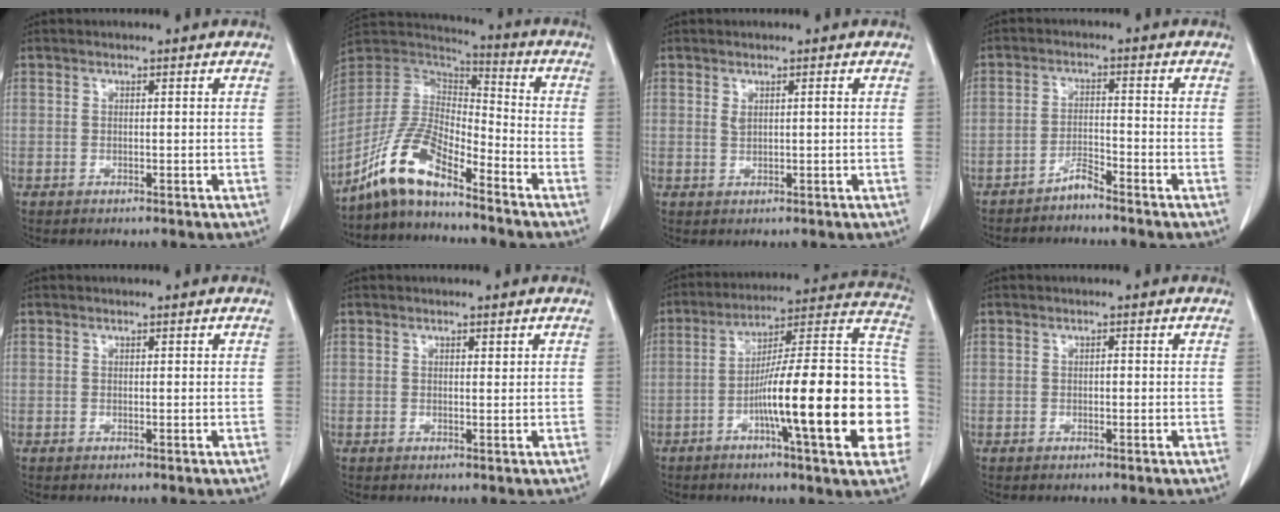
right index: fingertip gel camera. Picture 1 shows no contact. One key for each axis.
{"total": 11.6, "fx": -8.8, "fy": 2.6, "fz": 7.2, "tx": -0.159, "ty": 0.012, "tz": -0.171}
{"total": 1.2, "fx": 0.4, "fy": 0.2, "fz": 1.1, "tx": -0.023, "ty": 0.001, "tz": 0.011}
{"total": 2.6, "fx": -2.5, "fy": -0.2, "fz": 0.8, "tx": -0.014, "ty": -0.006, "tz": -0.048}
{"total": 0.0}
{"total": 0.7, "fx": 0.4, "fy": 0.2, "fz": 0.5, "tx": -0.011, "ty": -0.002, "tz": 0.007}
{"total": 25.2, "fx": -5.7, "fy": 2.4, "fz": 24.4, "tx": -0.272, "ty": 0.022, "tz": -0.089}
{"total": 0.5, "fx": -0.1, "fy": 0.2, "fz": 0.5, "tx": -0.008, "ty": 0.001, "tz": -0.001}